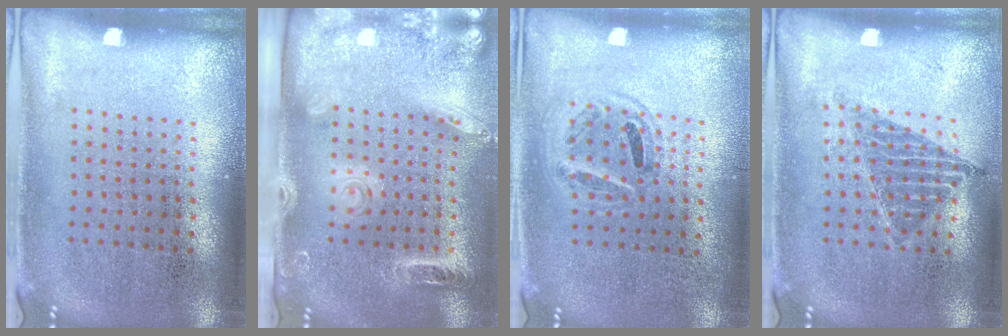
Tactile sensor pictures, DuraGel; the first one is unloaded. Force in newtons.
{"total": 2.6, "press": 2.0, "slide": 1.6}
{"total": 0.9, "press": 0.9, "slide": 0.3}
{"total": 0.9, "press": 0.8, "slide": 0.4}